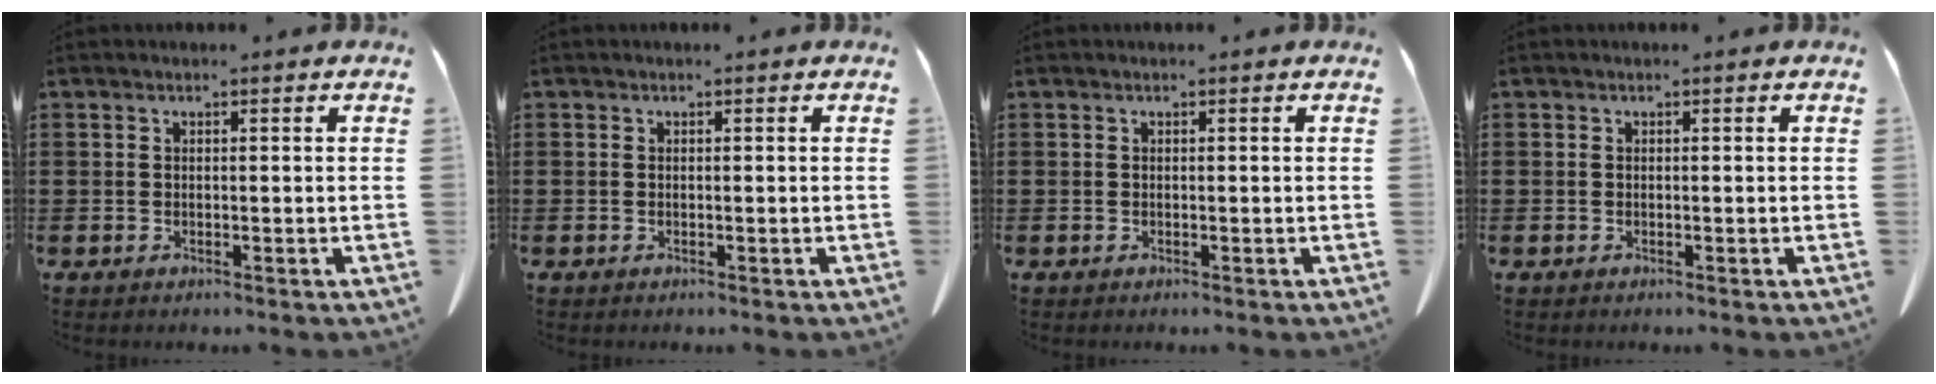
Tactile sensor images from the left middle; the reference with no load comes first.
{"total": 0.0}
{"total": 0.0}
{"total": 0.0}